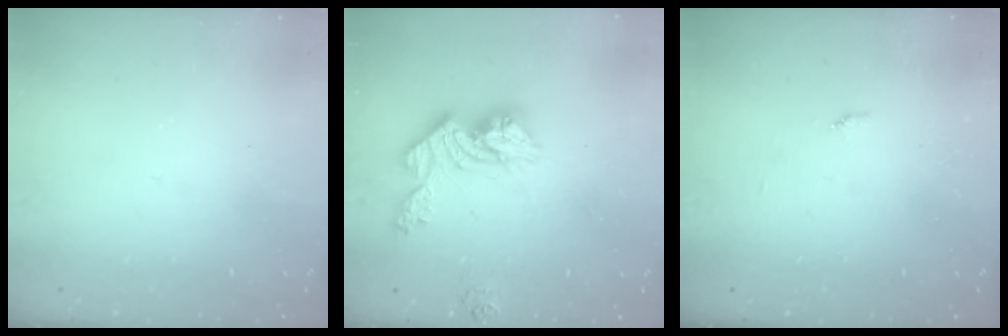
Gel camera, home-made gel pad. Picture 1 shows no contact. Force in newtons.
{"total": 13.4, "press": 13.3, "slide": 1.2}
{"total": 4.5, "press": 4.5, "slide": 0.6}